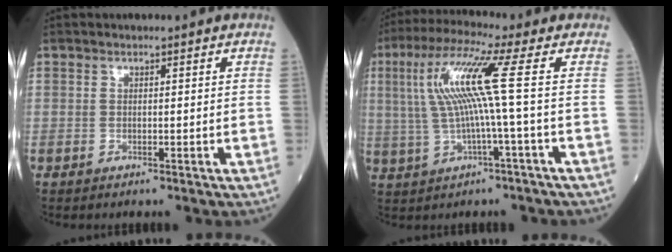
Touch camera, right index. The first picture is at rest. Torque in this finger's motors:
{"motor_torque": [1.43, 0.29, 0.82, 0.21]}